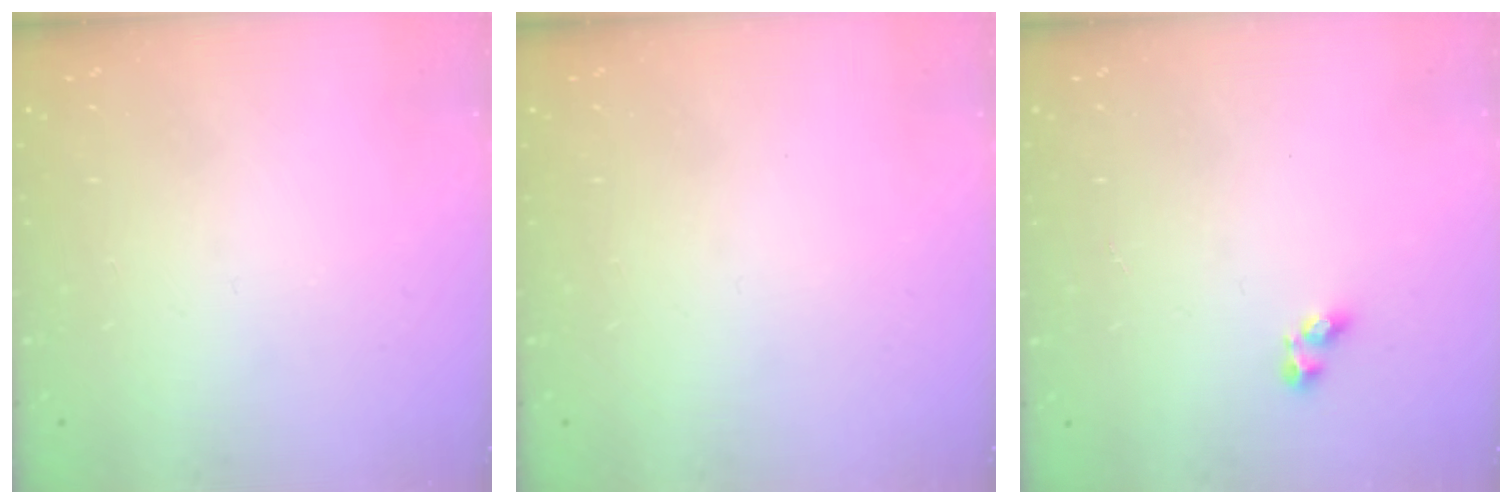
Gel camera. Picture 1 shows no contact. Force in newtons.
{"total": 0.0}
{"total": 3.1, "press": 3.1, "slide": 0.5}